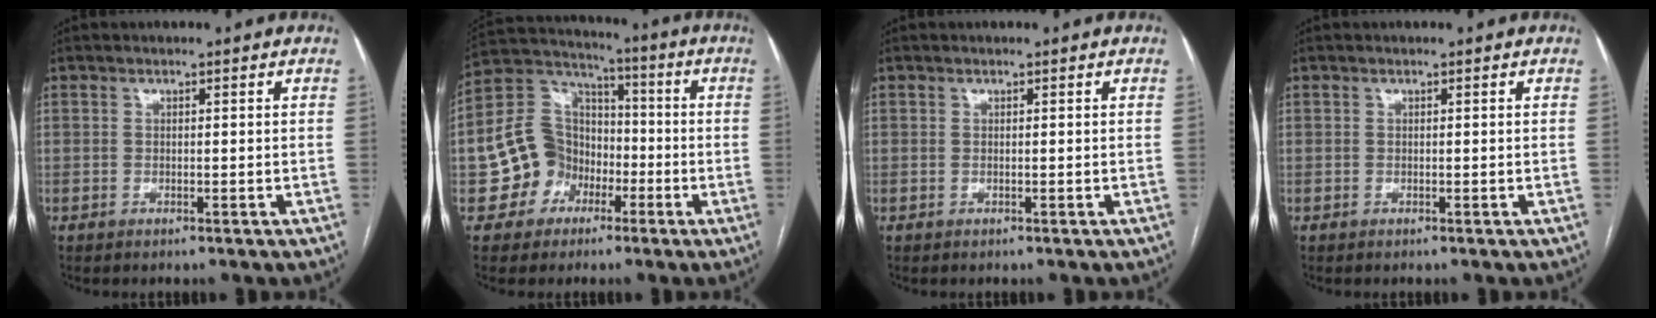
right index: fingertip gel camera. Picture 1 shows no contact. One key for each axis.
{"total": 11.1, "fx": -3.5, "fy": 9.9, "fz": 3.6, "tx": -0.078, "ty": 0.040, "tz": -0.055}
{"total": 0.0}
{"total": 0.0}